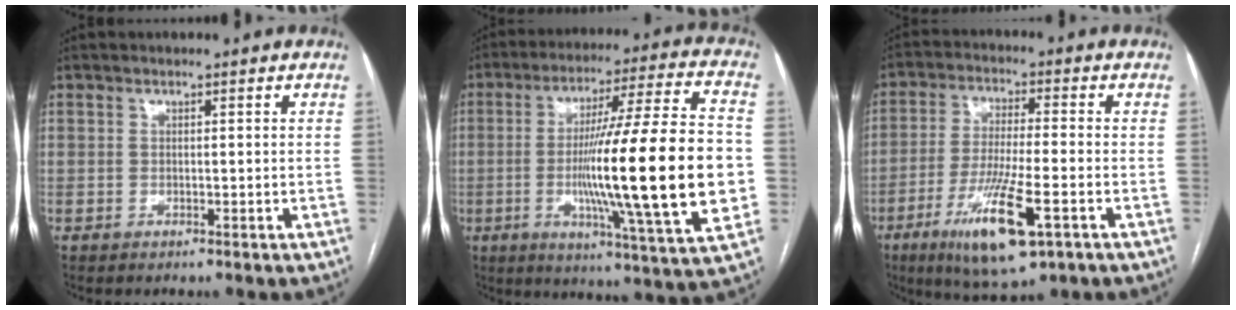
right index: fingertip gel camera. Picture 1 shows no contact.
{"total": 25.3, "force": [-3.0, 0.6, 25.1], "torque": [-0.375, -0.006, -0.056]}
{"total": 13.2, "force": [-6.1, 1.8, 11.5], "torque": [-0.221, -0.028, -0.102]}